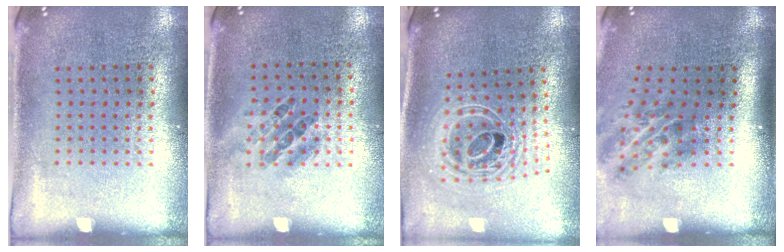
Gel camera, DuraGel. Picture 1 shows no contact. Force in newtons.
{"total": 0.9, "press": 0.8, "slide": 0.5}
{"total": 2.4, "press": 1.8, "slide": 1.6}
{"total": 1.9, "press": 1.2, "slide": 1.5}